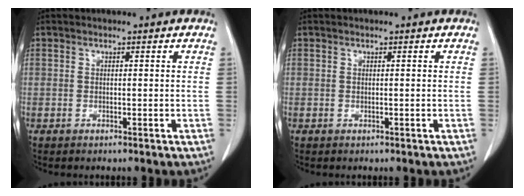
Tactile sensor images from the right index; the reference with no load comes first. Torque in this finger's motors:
{"motor_torque": [-0.07, -0.10, -0.02, -0.01]}